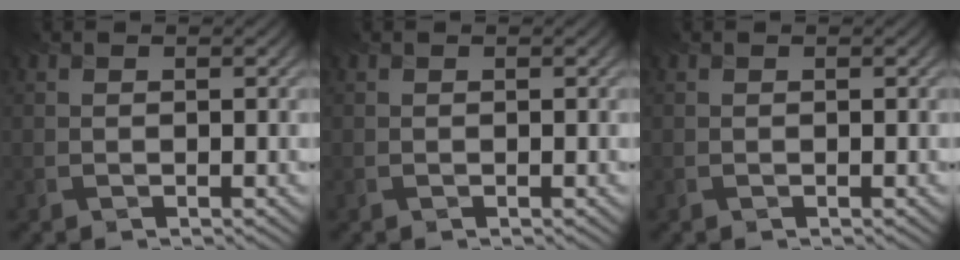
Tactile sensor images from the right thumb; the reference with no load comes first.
{"total": 0.0}
{"total": 0.0}